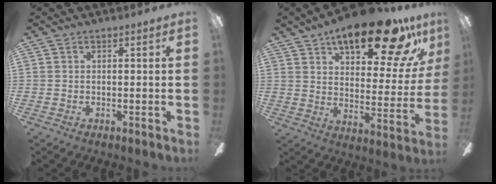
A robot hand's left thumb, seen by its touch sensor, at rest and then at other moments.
{"total": 21.3, "force": [14.0, 7.6, 14.1], "torque": [-0.199, -0.079, 0.222]}